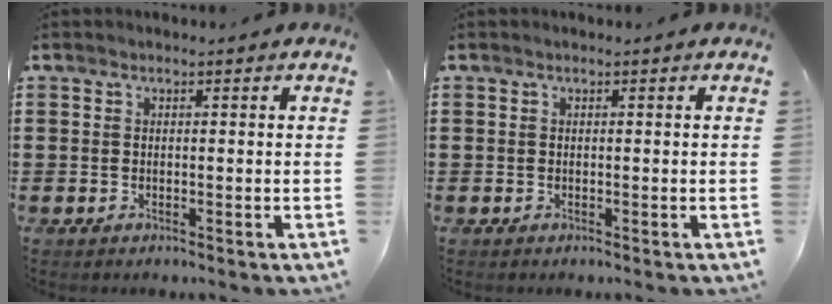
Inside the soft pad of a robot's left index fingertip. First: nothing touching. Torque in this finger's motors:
{"motor_torque": [-0.05, -0.05, 0.00, 0.00]}